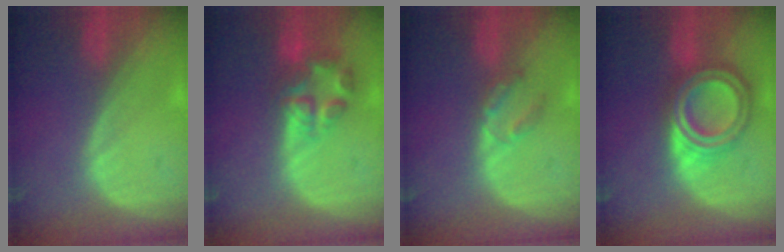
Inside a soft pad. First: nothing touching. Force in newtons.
{"total": 7.0, "press": 6.1, "slide": 3.4}
{"total": 2.8, "press": 2.8, "slide": 0.3}
{"total": 8.0, "press": 8.0, "slide": 0.5}